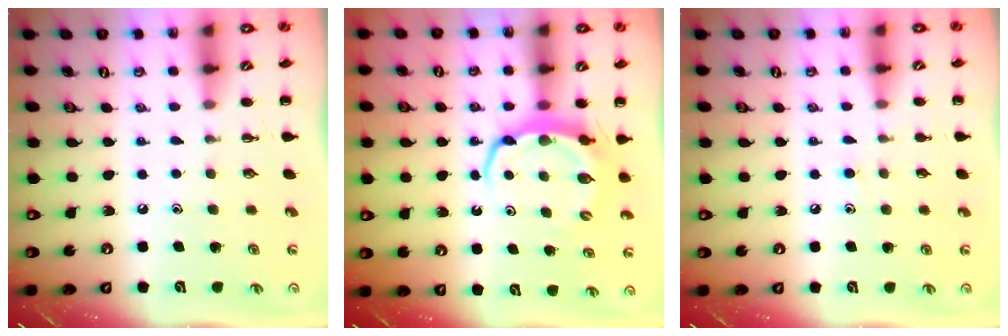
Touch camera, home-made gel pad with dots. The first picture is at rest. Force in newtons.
{"total": 5.9, "press": 5.9, "slide": 0.5}
{"total": 6.2, "press": 5.7, "slide": 2.4}